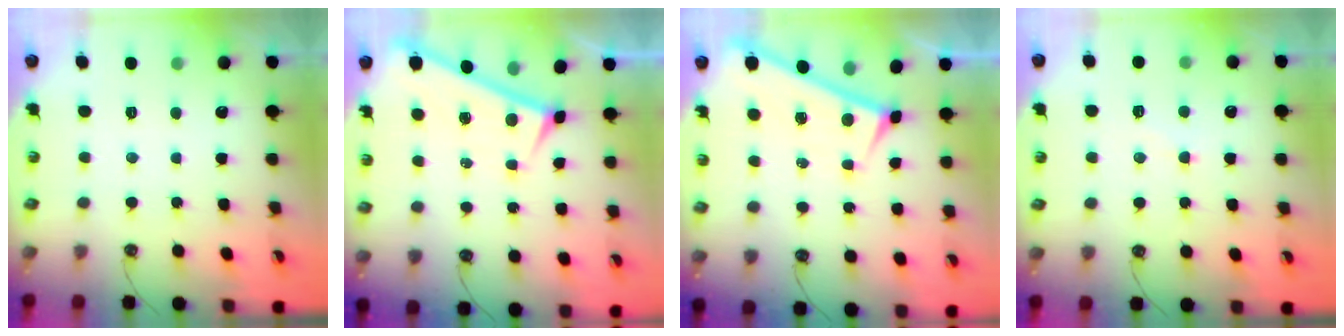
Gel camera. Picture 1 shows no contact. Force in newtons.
{"total": 0.0}
{"total": 0.0}
{"total": 0.9, "press": 0.6, "slide": 0.7}